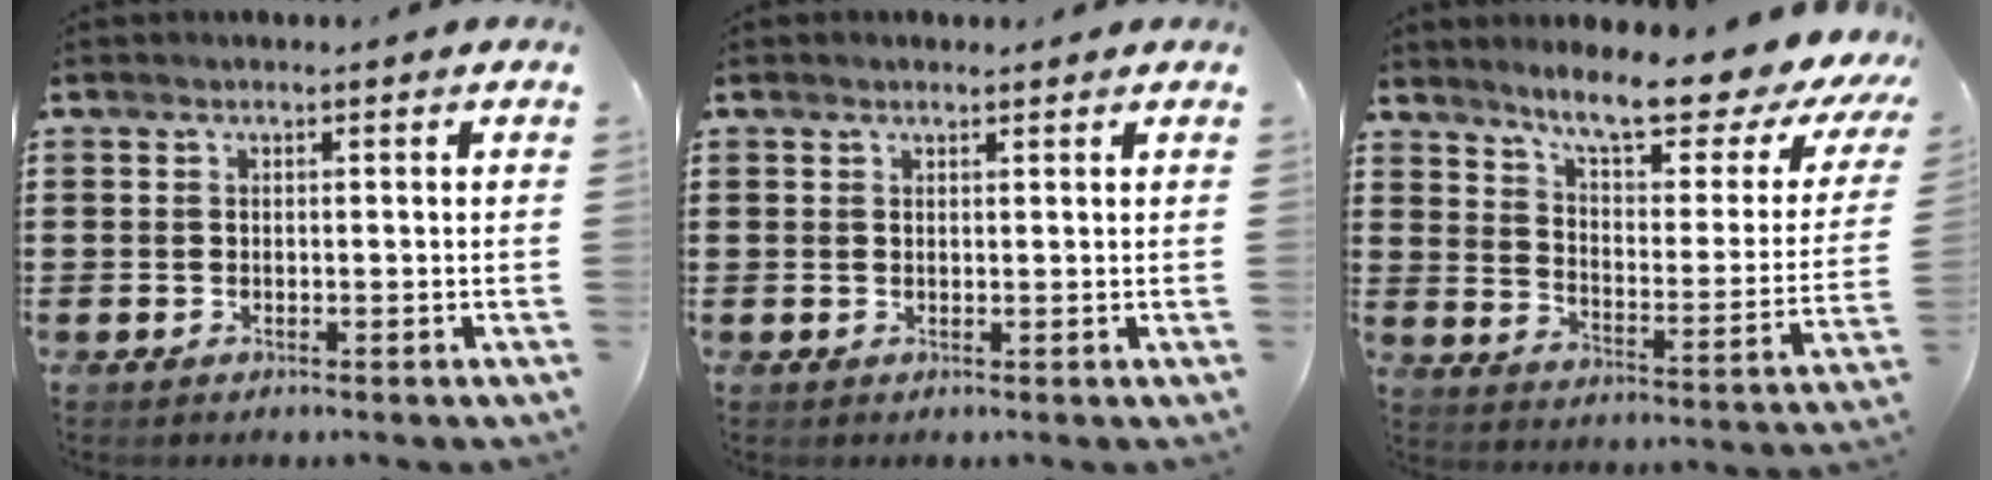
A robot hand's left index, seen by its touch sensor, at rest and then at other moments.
{"total": 0.9, "force": [0.9, 0.2, 0.2], "torque": [-0.005, 0.001, 0.017]}
{"total": 11.2, "force": [9.2, 0.9, 6.3], "torque": [-0.123, -0.067, 0.150]}